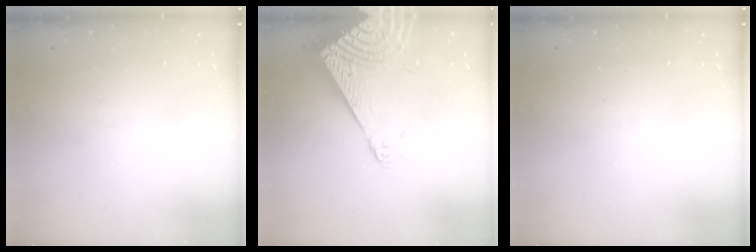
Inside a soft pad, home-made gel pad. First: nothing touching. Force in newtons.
{"total": 19.0, "press": 18.8, "slide": 2.5}
{"total": 0.0}